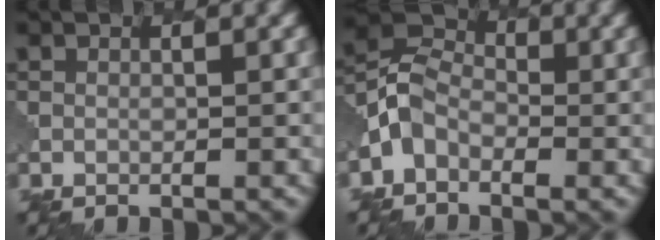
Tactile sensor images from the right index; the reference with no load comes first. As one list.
[{"total": 3.8, "force": [-1.6, 2.8, 2.1], "torque": [-0.044, 0.010, -0.042]}]